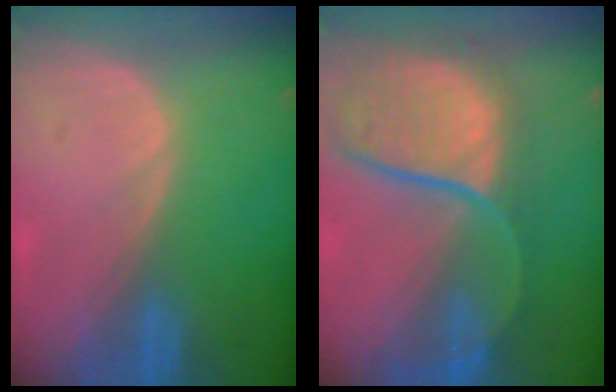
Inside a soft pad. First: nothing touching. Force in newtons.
{"total": 12.1, "press": 9.9, "slide": 7.0}